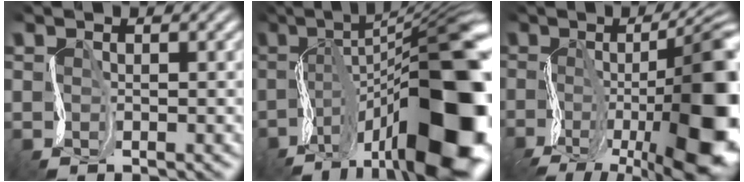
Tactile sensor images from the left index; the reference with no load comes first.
{"total": 17.8, "force": [-4.8, 6.9, 15.6], "torque": [-0.221, 0.030, -0.075]}
{"total": 16.4, "force": [-4.1, 6.8, 14.4], "torque": [-0.188, 0.009, -0.066]}